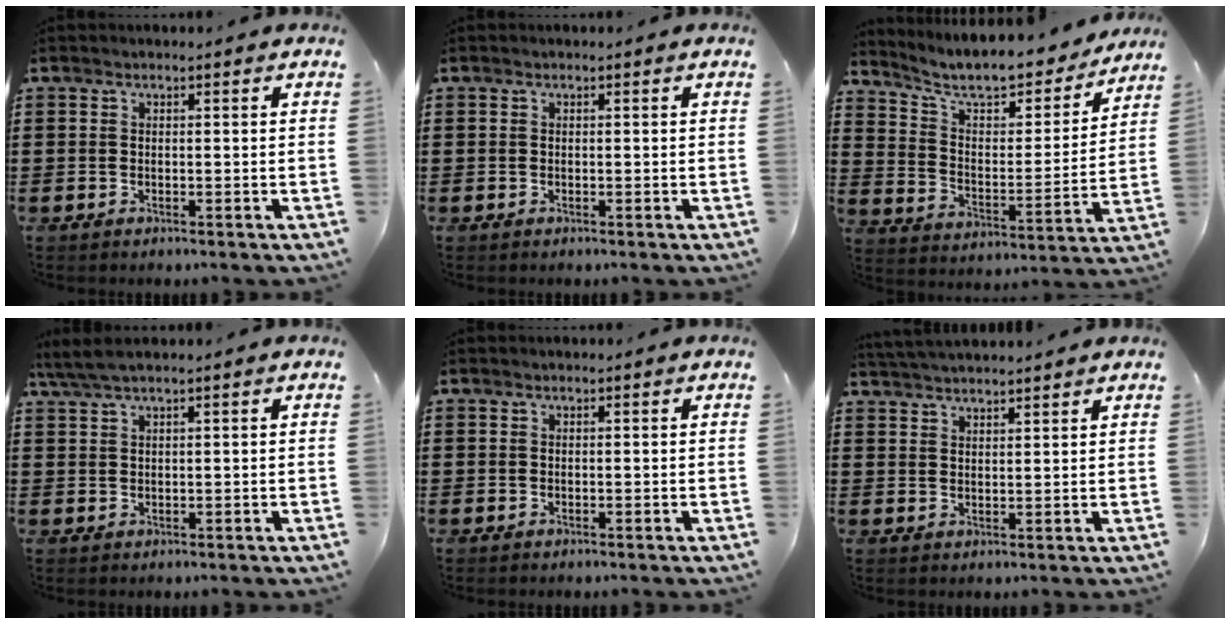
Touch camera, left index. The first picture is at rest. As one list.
[{"total": 0.0}, {"total": 8.9, "force": [7.9, 1.5, 3.7], "torque": [-0.098, -0.055, 0.132]}, {"total": 2.6, "force": [1.7, 0.0, 1.9], "torque": [-0.039, 0.001, 0.032]}, {"total": 0.0}, {"total": 2.8, "force": [2.8, -0.2, 0.2], "torque": [-0.012, -0.006, 0.054]}]